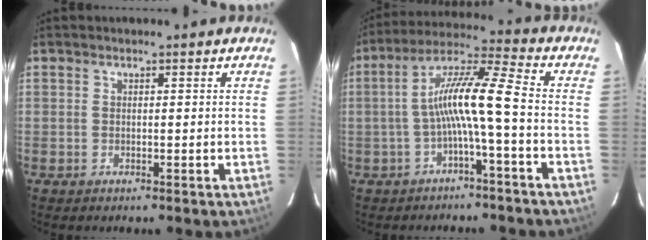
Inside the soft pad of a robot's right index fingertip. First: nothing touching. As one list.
[{"total": 9.6, "force": [-2.5, -0.2, 9.2], "torque": [-0.190, 0.021, -0.047]}]